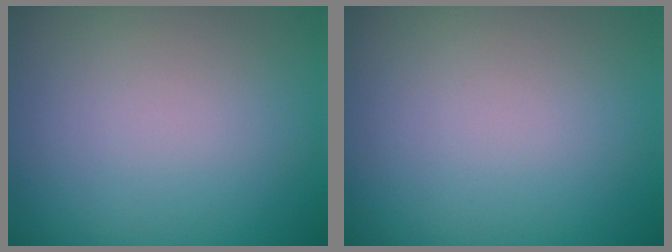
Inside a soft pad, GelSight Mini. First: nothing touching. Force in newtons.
{"total": 0.0}